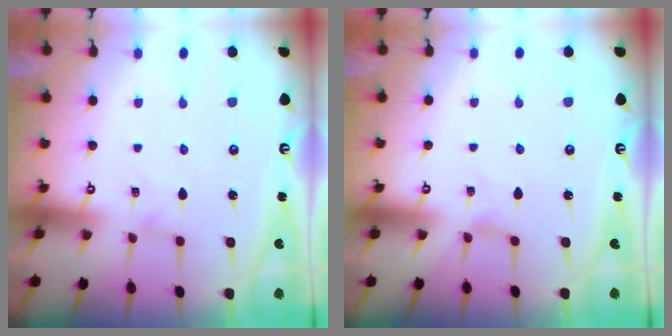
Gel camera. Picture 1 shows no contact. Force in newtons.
{"total": 0.0}